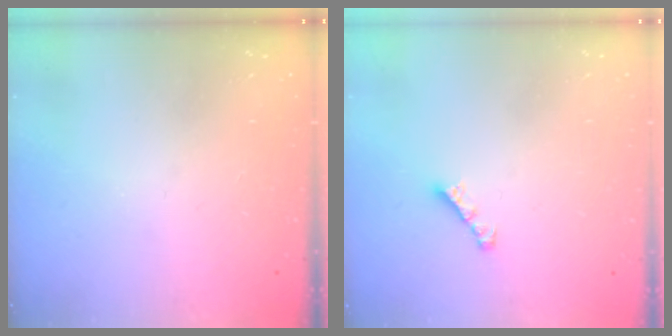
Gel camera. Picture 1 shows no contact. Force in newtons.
{"total": 2.4, "press": 2.4, "slide": 0.1}